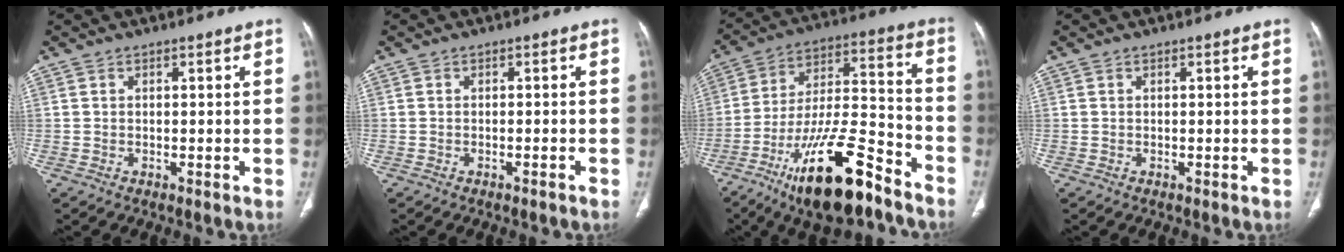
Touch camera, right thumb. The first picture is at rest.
{"total": 1.1, "force": [-0.8, -0.1, 0.7], "torque": [-0.019, 0.007, -0.007]}
{"total": 21.5, "force": [-13.8, 6.1, 15.3], "torque": [-0.272, 0.074, -0.235]}
{"total": 0.0}